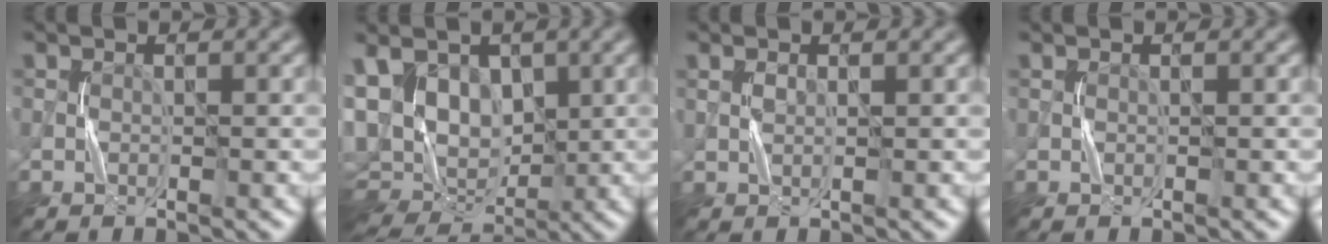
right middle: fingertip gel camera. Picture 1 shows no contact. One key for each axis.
{"total": 11.2, "fx": 2.5, "fy": 7.7, "fz": 7.8, "tx": -0.150, "ty": 0.018, "tz": 0.059}
{"total": 0.7, "fx": 0.4, "fy": 0.2, "fz": 0.5, "tx": -0.015, "ty": 0.001, "tz": 0.009}
{"total": 0.0}